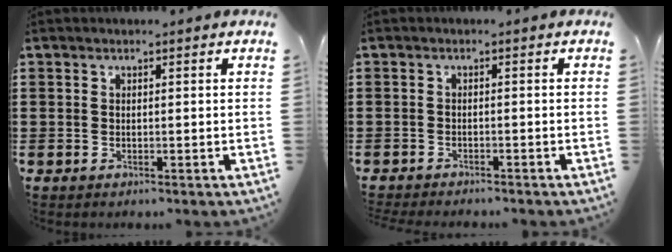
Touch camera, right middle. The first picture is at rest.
{"total": 1.3, "force": [-1.3, 0.0, 0.0], "torque": [-0.004, -0.001, -0.026]}